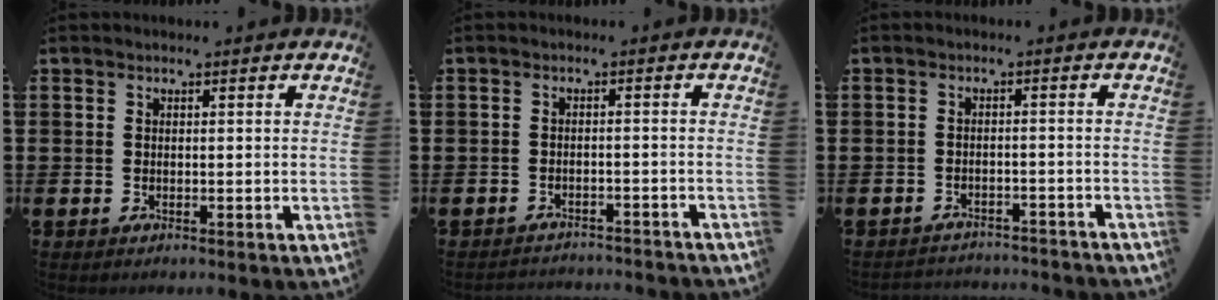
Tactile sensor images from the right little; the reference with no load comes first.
{"total": 1.8, "force": [-1.8, -0.1, -0.2], "torque": [-0.003, 0.004, -0.039]}
{"total": 2.0, "force": [-2.0, 0.0, -0.1], "torque": [-0.004, 0.003, -0.044]}